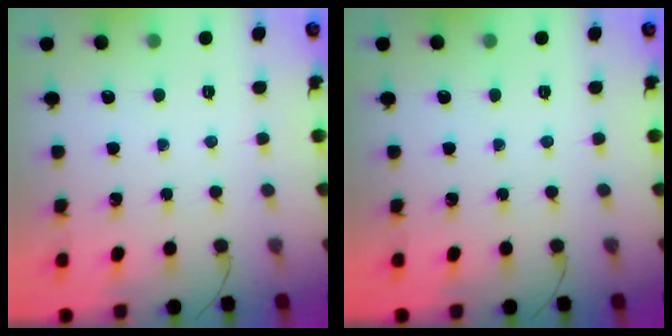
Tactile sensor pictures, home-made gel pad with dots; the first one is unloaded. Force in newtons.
{"total": 0.0}